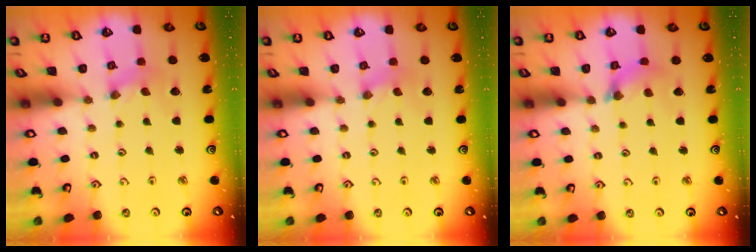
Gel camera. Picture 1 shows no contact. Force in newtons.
{"total": 0.0}
{"total": 5.0, "press": 5.0, "slide": 0.5}